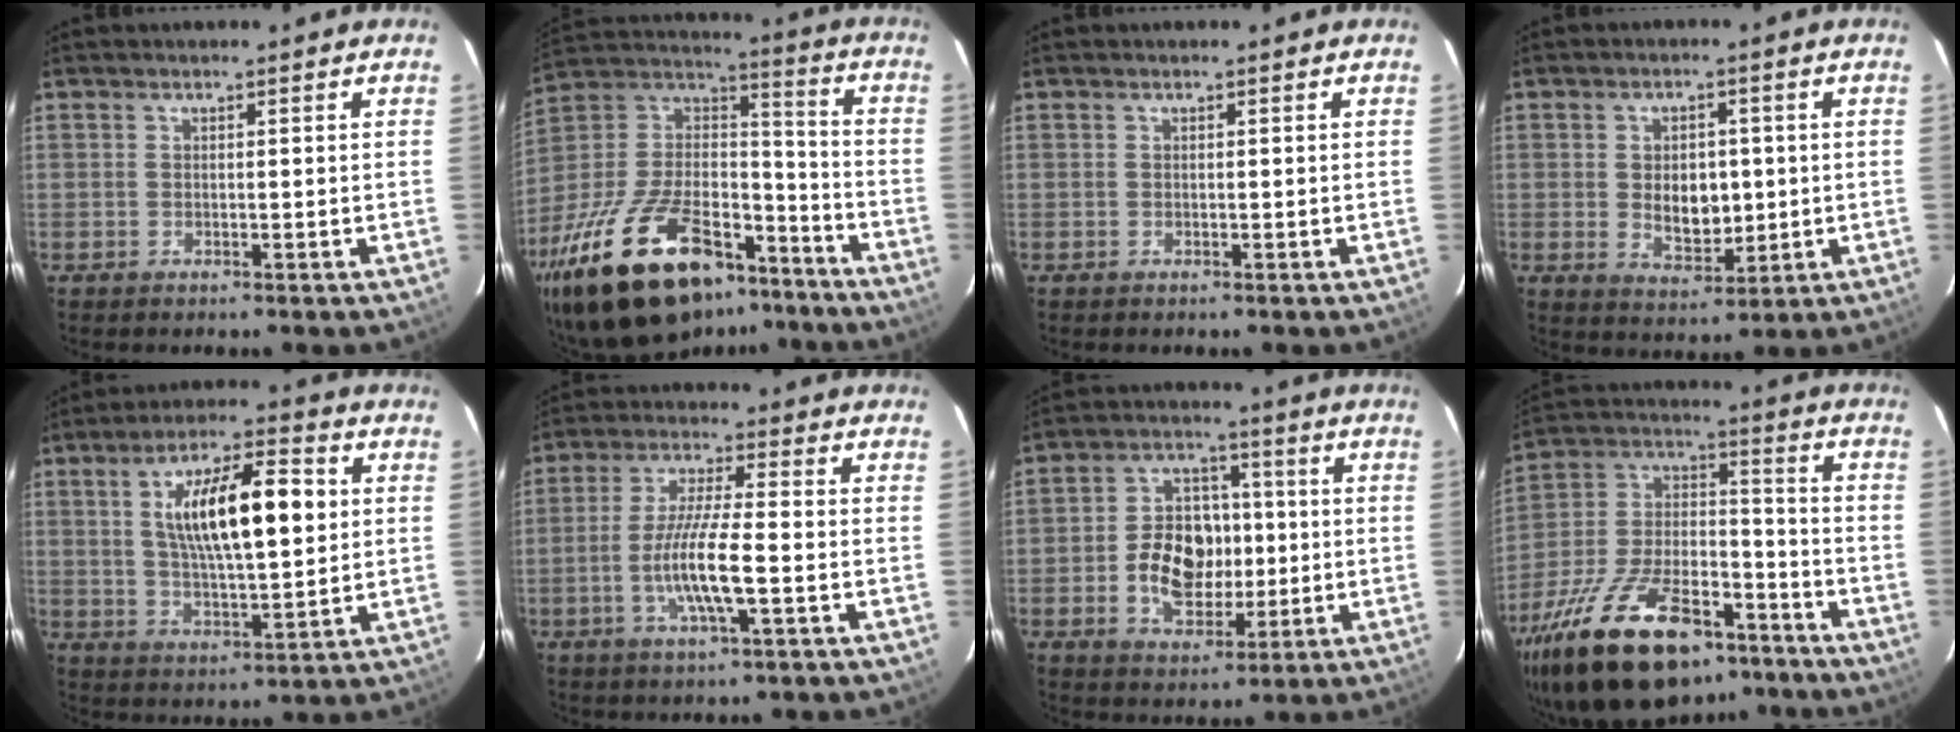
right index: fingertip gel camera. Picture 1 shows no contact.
{"total": 32.9, "force": [-22.1, 14.5, 19.6], "torque": [-0.390, -0.004, -0.345]}
{"total": 0.0}
{"total": 7.2, "force": [0.0, 4.7, 5.4], "torque": [-0.094, -0.003, 0.011]}
{"total": 15.7, "force": [3.5, 4.8, 14.5], "torque": [-0.246, 0.019, 0.062]}
{"total": 9.9, "force": [-2.8, 1.1, 9.5], "torque": [-0.185, -0.007, -0.052]}
{"total": 12.3, "force": [-1.5, 8.8, 8.5], "torque": [-0.172, 0.021, -0.015]}
{"total": 28.3, "force": [-18.8, 12.6, 17.1], "torque": [-0.334, -0.003, -0.296]}